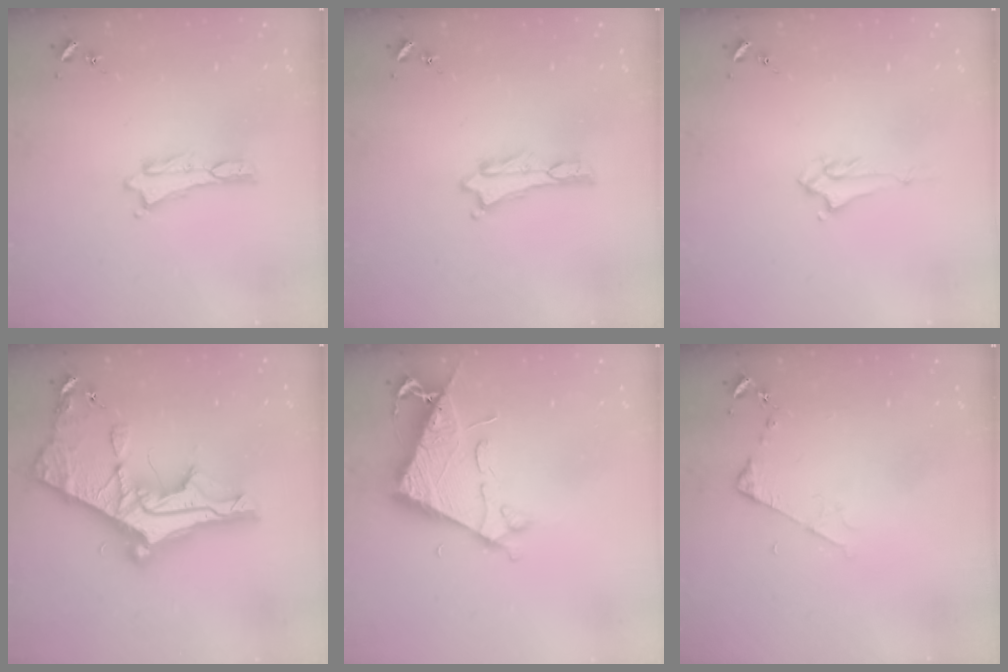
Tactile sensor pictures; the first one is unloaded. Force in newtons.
{"total": 0.0}
{"total": 1.4, "press": 1.4, "slide": 0.3}
{"total": 12.4, "press": 12.3, "slide": 1.4}
{"total": 7.1, "press": 7.1, "slide": 0.8}
{"total": 3.2, "press": 3.2, "slide": 0.4}